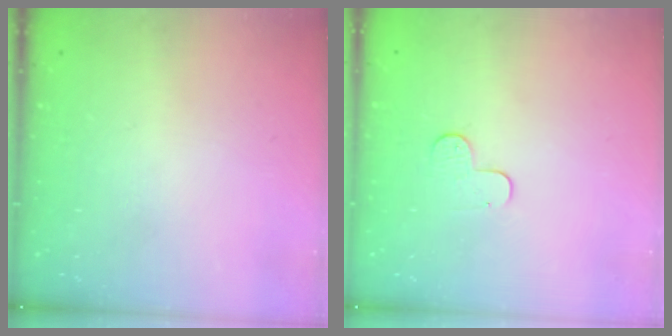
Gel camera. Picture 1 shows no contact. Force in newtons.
{"total": 5.1, "press": 5.1, "slide": 0.5}